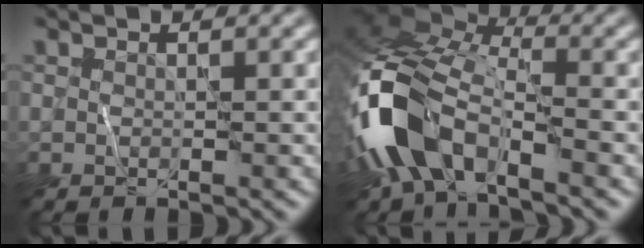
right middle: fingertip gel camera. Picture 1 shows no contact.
{"total": 11.5, "force": [-5.3, 6.1, 8.2], "torque": [-0.169, -0.005, -0.107]}